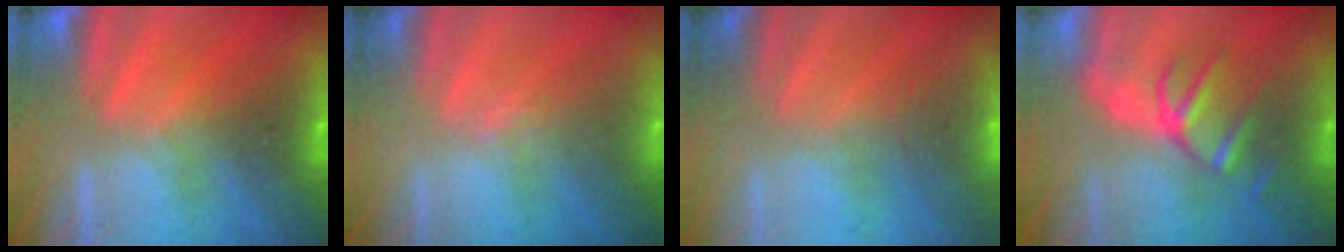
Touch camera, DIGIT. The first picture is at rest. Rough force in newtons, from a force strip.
{"total": 2.8}
{"total": 2.4}
{"total": 2.9}